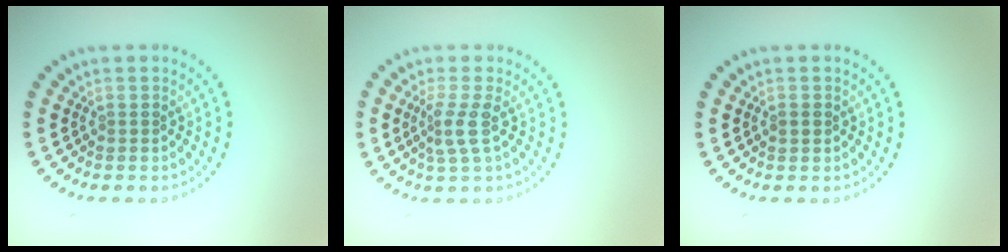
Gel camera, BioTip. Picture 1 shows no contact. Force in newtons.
{"total": 2.3, "press": 1.6, "slide": 1.6}
{"total": 0.7, "press": 0.7, "slide": 0.1}